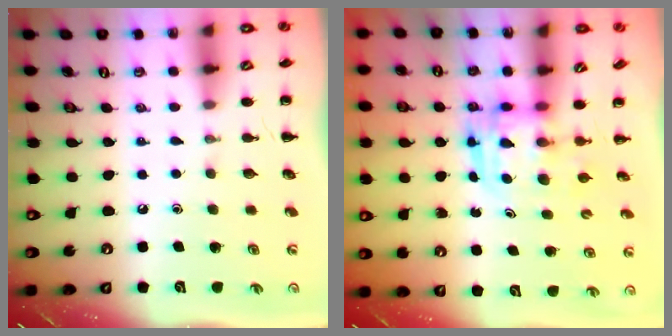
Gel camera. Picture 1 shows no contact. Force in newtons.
{"total": 3.2, "press": 3.2, "slide": 0.3}